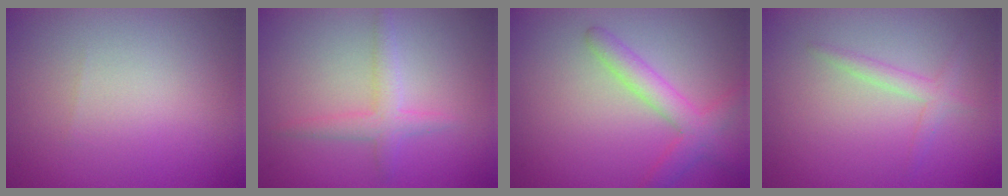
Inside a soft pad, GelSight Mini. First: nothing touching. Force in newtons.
{"total": 2.2, "press": 2.2, "slide": 0.0}
{"total": 2.2, "press": 2.2, "slide": 0.2}
{"total": 1.6, "press": 1.6, "slide": 0.0}